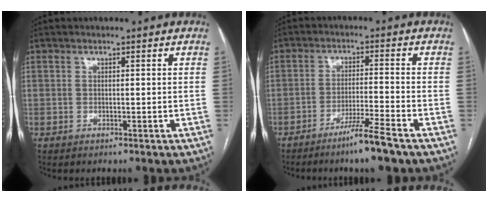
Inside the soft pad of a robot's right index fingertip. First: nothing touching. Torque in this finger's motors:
{"motor_torque": [0.00, -0.09, -0.18, -0.07]}